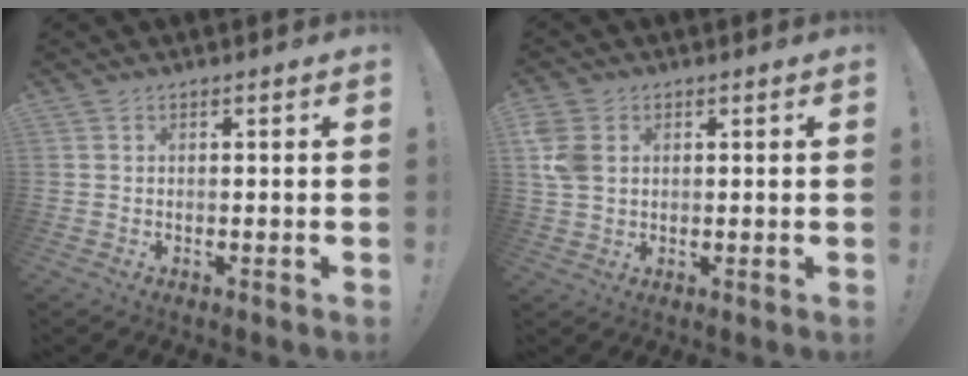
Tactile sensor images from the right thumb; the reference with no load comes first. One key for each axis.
{"total": 6.7, "fx": 2.0, "fy": 5.0, "fz": 4.1, "tx": -0.088, "ty": -0.002, "tz": 0.038}